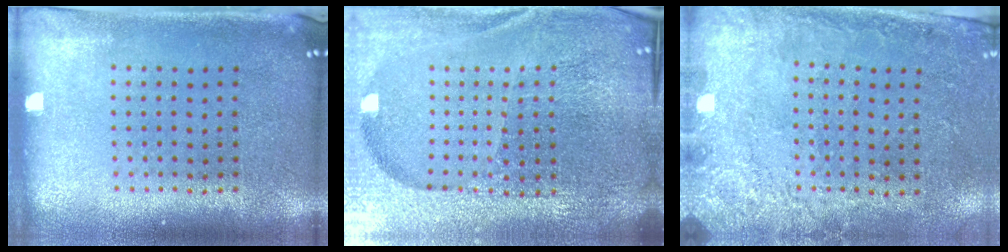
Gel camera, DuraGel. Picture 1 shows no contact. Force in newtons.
{"total": 6.1, "press": 5.4, "slide": 2.8}
{"total": 2.7, "press": 2.1, "slide": 1.6}